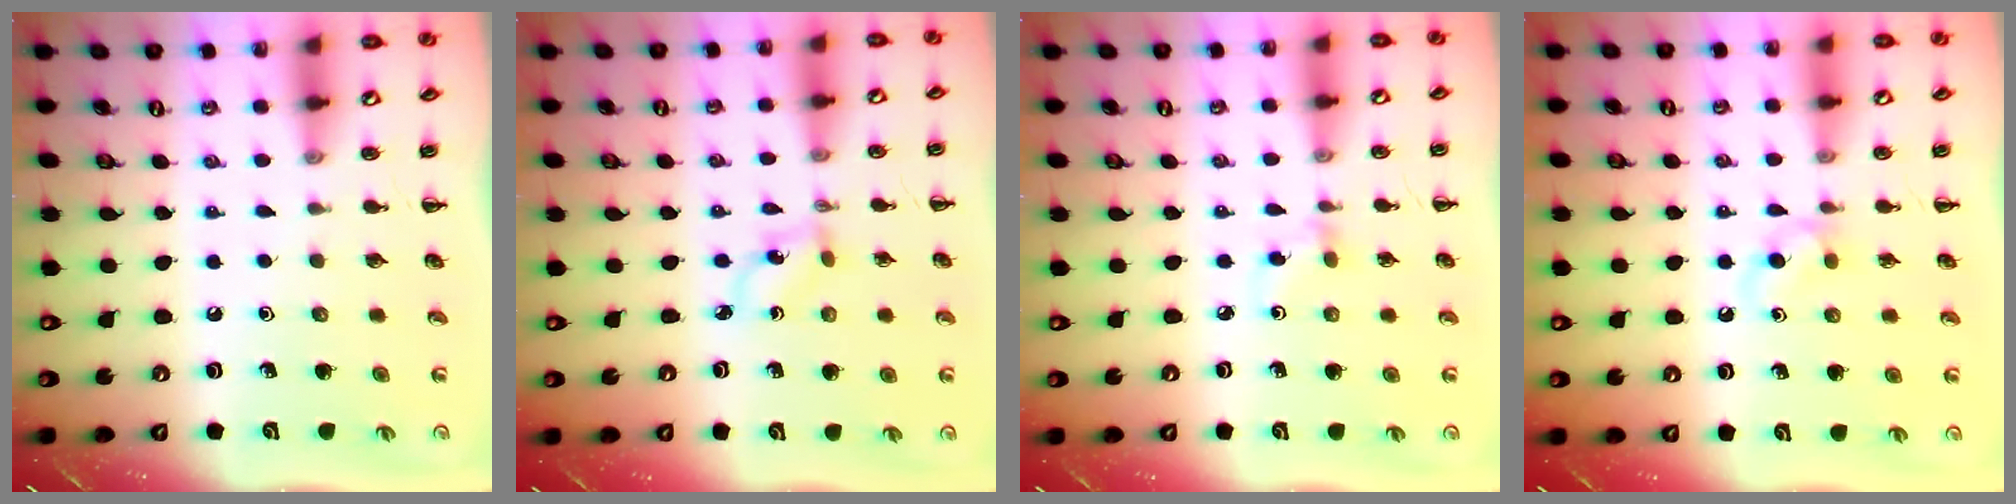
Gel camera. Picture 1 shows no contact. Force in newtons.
{"total": 1.5, "press": 1.4, "slide": 0.4}
{"total": 2.7, "press": 2.4, "slide": 1.1}
{"total": 3.9, "press": 3.8, "slide": 1.1}